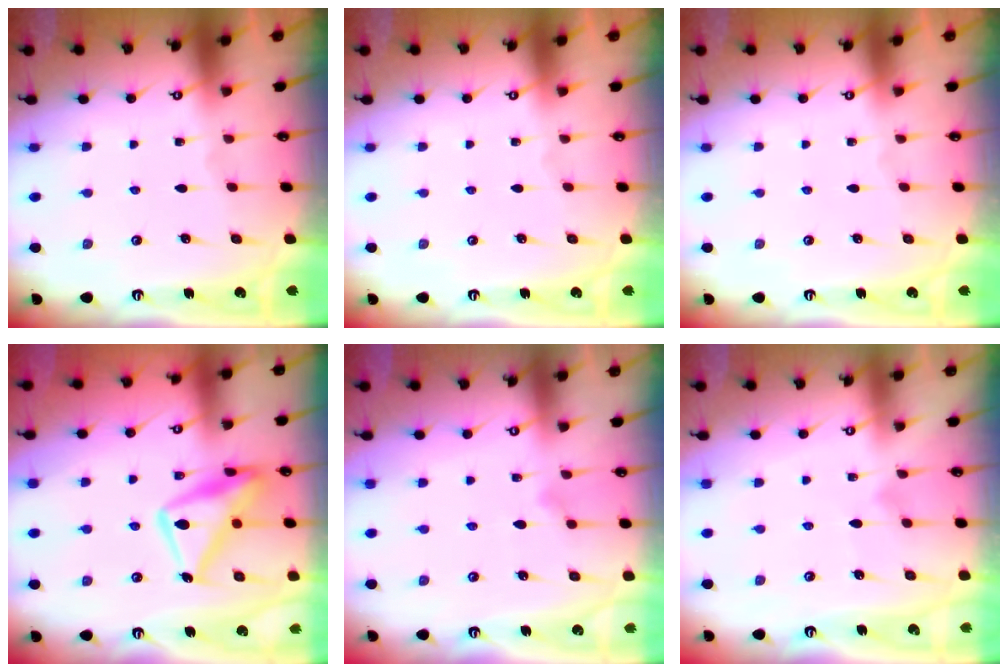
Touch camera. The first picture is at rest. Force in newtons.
{"total": 0.0}
{"total": 0.0}
{"total": 16.3, "press": 16.2, "slide": 1.4}
{"total": 7.5, "press": 7.4, "slide": 1.1}
{"total": 5.6, "press": 5.6, "slide": 0.2}